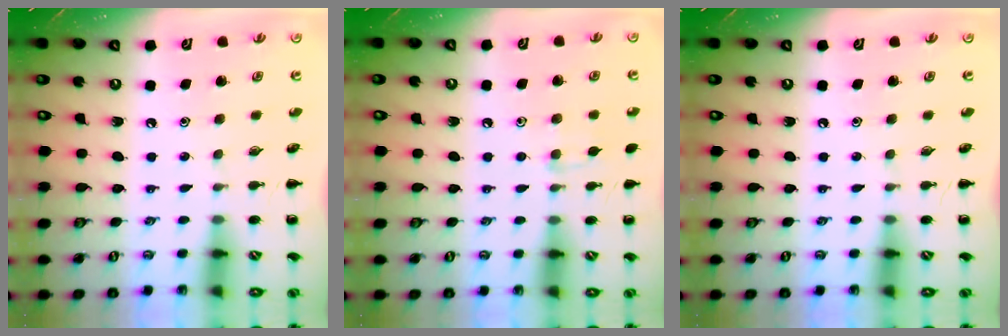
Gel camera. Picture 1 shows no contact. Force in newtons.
{"total": 6.5, "press": 6.1, "slide": 2.2}
{"total": 0.0}